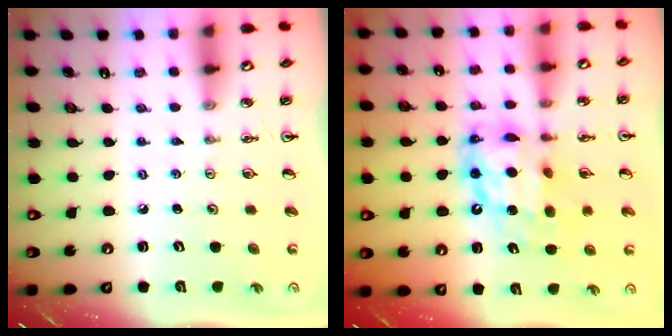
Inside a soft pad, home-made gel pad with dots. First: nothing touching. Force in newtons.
{"total": 13.5, "press": 13.4, "slide": 1.2}